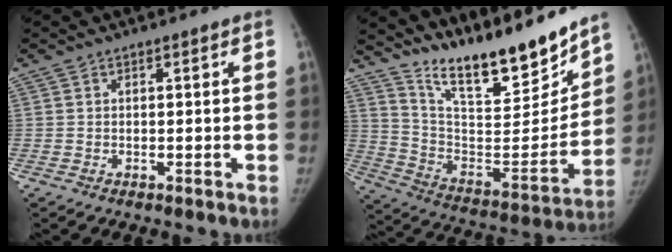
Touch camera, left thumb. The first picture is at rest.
{"total": 21.9, "force": [18.6, 4.4, 10.7], "torque": [-0.135, -0.116, 0.316]}